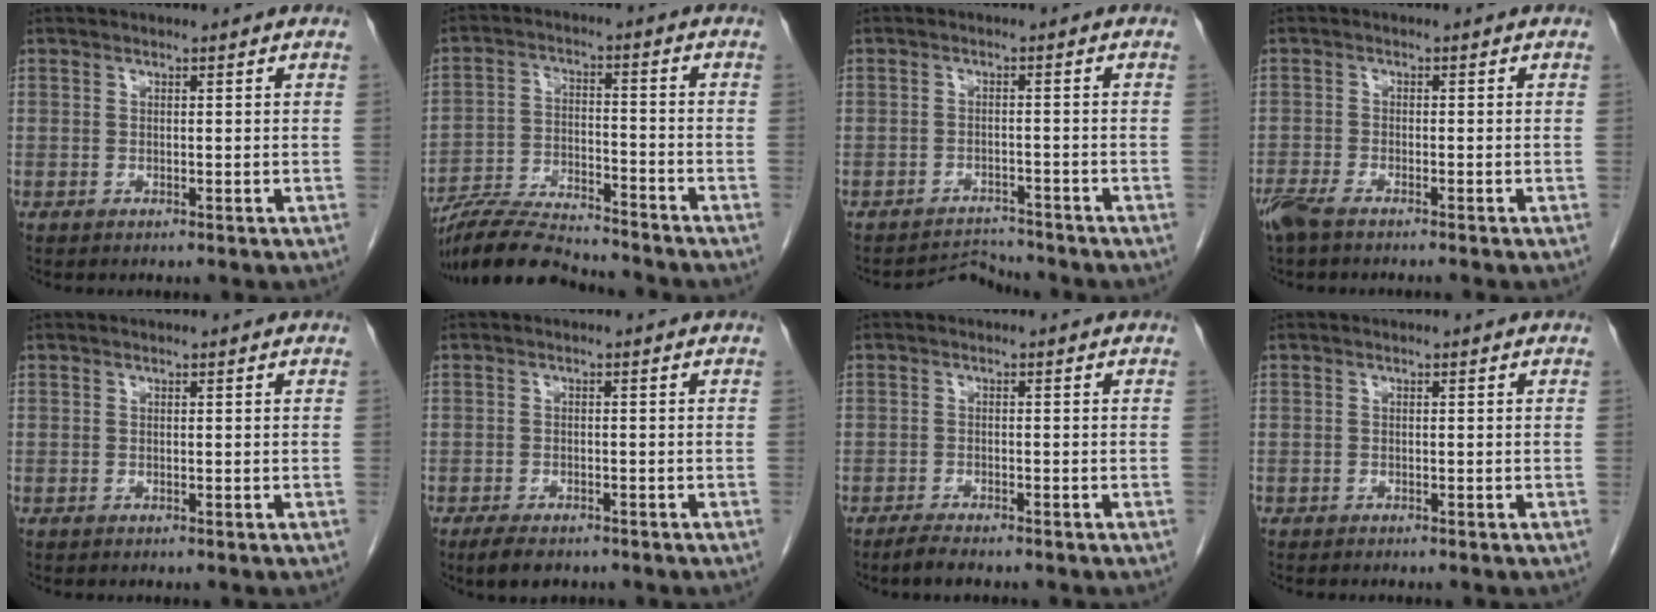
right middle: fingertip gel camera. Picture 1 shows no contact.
{"total": 12.2, "force": [-11.5, 1.0, 3.9], "torque": [-0.068, -0.007, -0.200]}
{"total": 3.2, "force": [-2.8, -0.1, -1.4], "torque": [0.027, -0.002, -0.042]}
{"total": 4.2, "force": [-3.4, 0.7, 2.4], "torque": [-0.045, -0.009, -0.061]}
{"total": 0.0}
{"total": 4.1, "force": [-3.0, 1.7, 2.2], "torque": [-0.038, -0.006, -0.043]}
{"total": 2.5, "force": [-2.1, 0.4, 1.3], "torque": [-0.030, -0.006, -0.035]}
{"total": 0.7, "force": [-0.6, 0.2, 0.2], "torque": [-0.007, -0.001, -0.009]}